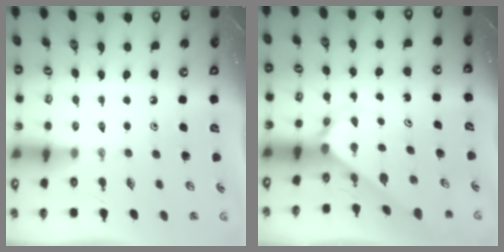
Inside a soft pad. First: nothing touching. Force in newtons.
{"total": 2.3, "press": 2.3, "slide": 0.2}